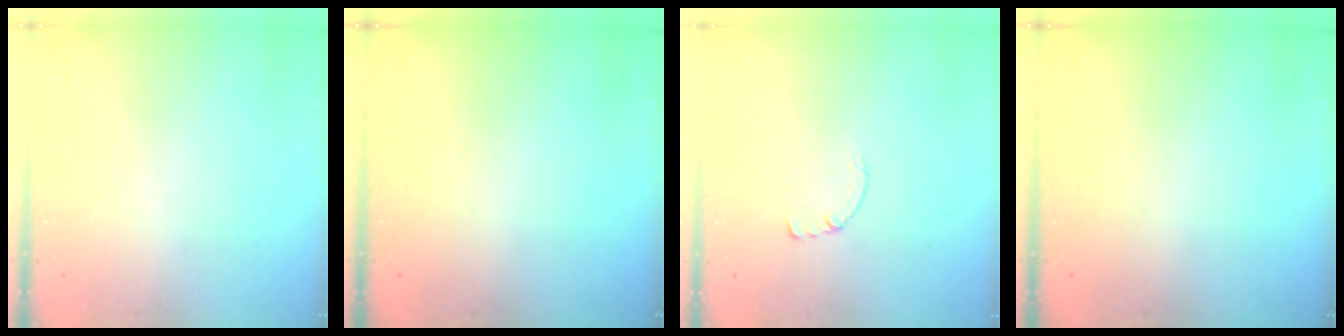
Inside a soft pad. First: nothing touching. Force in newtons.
{"total": 0.0}
{"total": 0.7, "press": 0.6, "slide": 0.1}
{"total": 0.0}